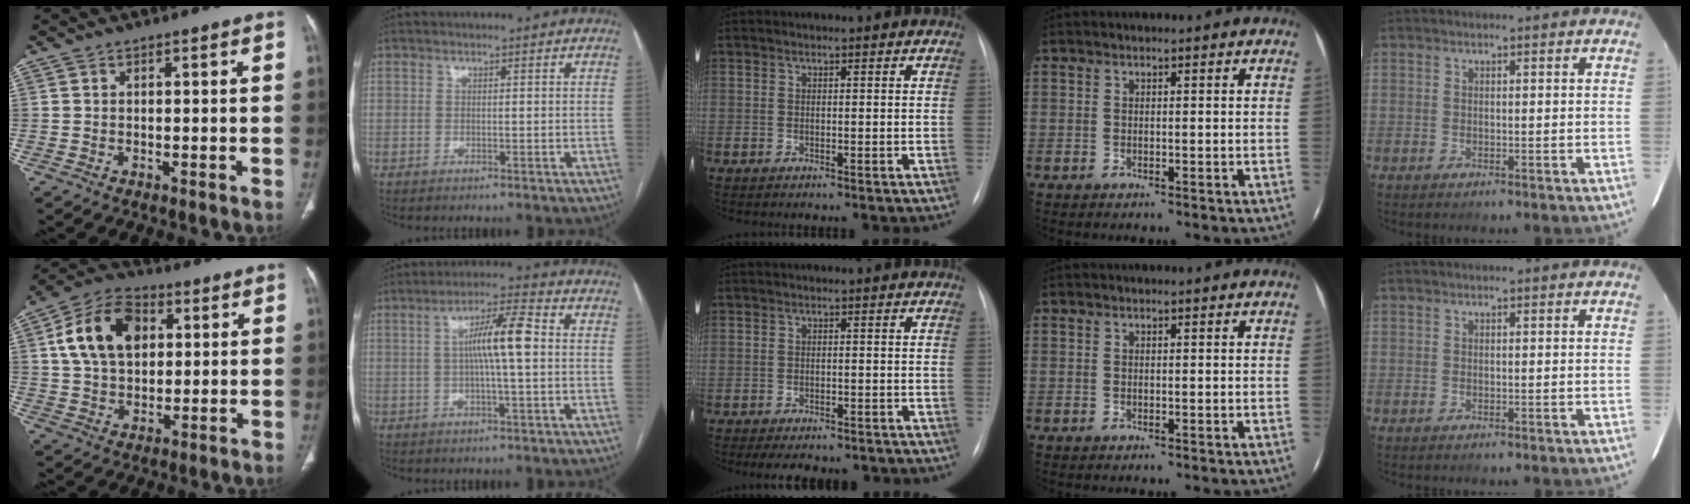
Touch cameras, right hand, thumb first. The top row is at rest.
{"thumb": {"total": 14.6, "force": [3.7, 9.8, 10.2], "torque": [-0.165, 0.010, 0.062]}, "index": {"total": 8.0, "force": [0.5, 0.6, 7.9], "torque": [-0.143, 0.016, 0.004]}, "middle": {"total": 8.7, "force": [-7.4, 3.0, 3.4], "torque": [-0.045, 0.003, -0.086]}}